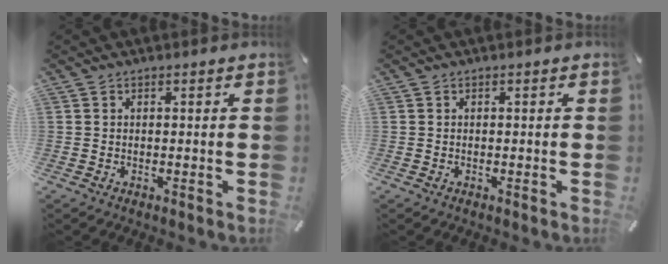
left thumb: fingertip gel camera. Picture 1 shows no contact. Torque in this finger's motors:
{"motor_torque": [0.00, 0.00, -0.02, -0.02, 0.00]}